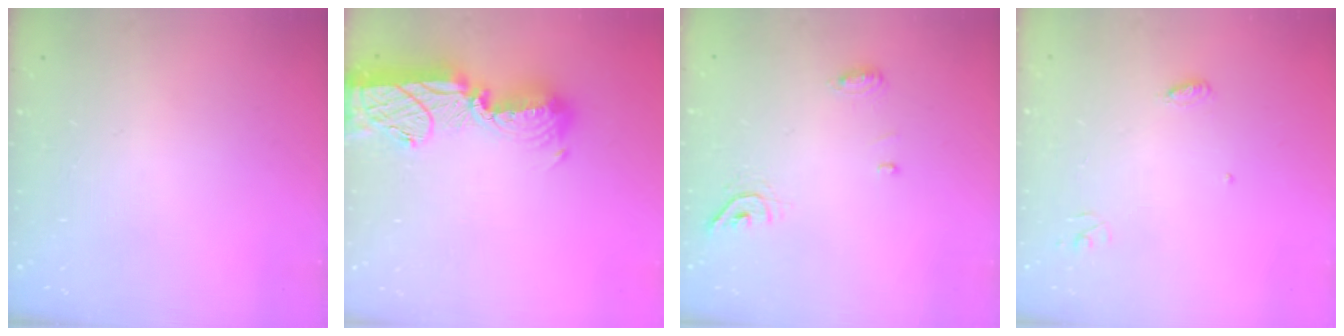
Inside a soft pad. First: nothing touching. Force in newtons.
{"total": 17.8, "press": 17.8, "slide": 1.2}
{"total": 8.5, "press": 7.0, "slide": 4.8}
{"total": 3.6, "press": 3.6, "slide": 0.3}